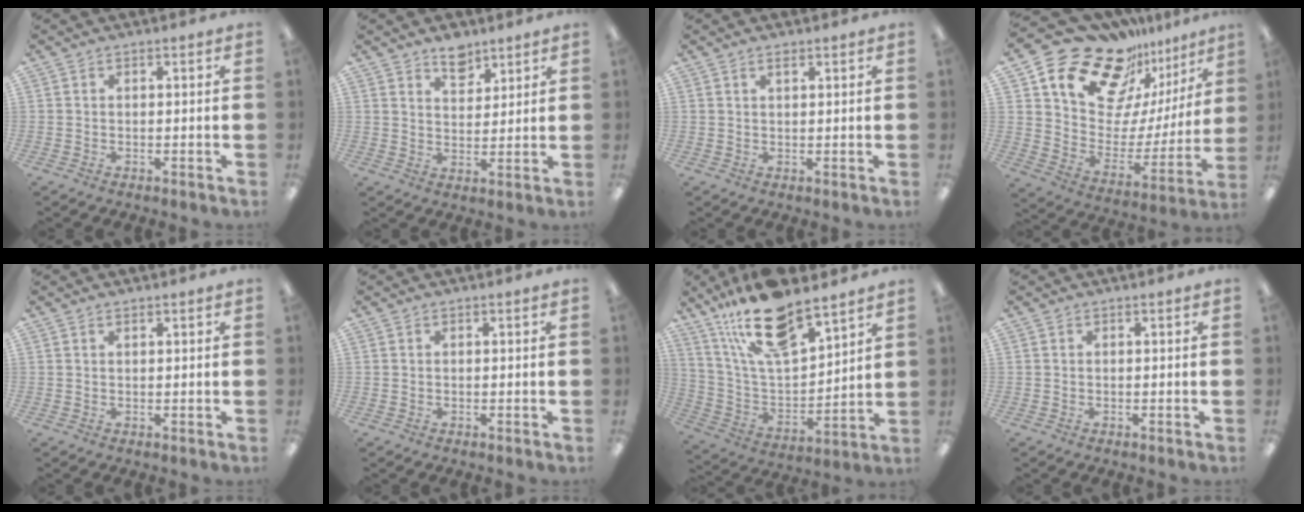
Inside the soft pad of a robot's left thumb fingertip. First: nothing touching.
{"total": 6.1, "force": [4.9, 3.1, 2.0], "torque": [-0.021, -0.028, 0.085]}
{"total": 1.4, "force": [1.1, 0.4, 0.8], "torque": [-0.010, -0.002, 0.018]}
{"total": 20.8, "force": [16.9, 10.4, 6.2], "torque": [-0.123, -0.132, 0.299]}
{"total": 0.7, "force": [0.6, 0.3, 0.4], "torque": [-0.008, 0.002, 0.011]}
{"total": 0.0}
{"total": 20.1, "force": [14.9, 6.9, 11.7], "torque": [-0.219, -0.077, 0.260]}
{"total": 0.0}